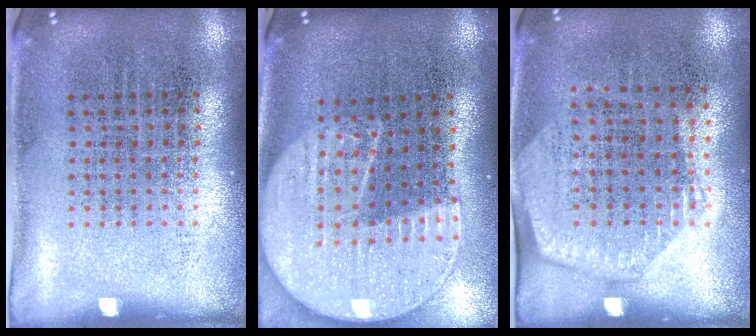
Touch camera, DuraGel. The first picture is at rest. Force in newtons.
{"total": 2.3, "press": 2.0, "slide": 1.1}
{"total": 1.4, "press": 1.3, "slide": 0.6}